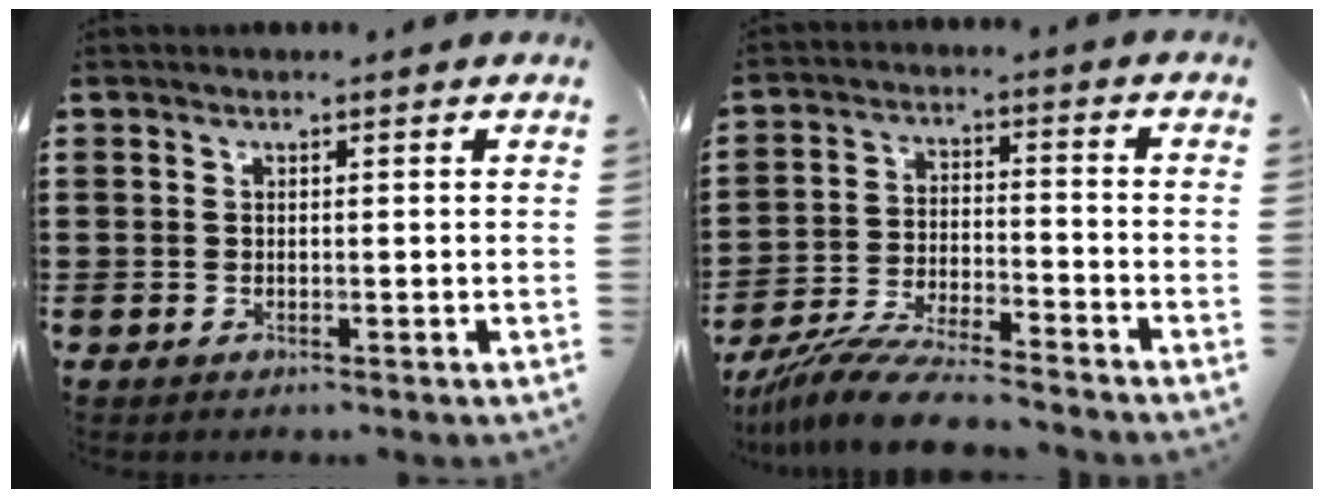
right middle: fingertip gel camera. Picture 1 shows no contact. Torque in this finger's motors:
{"motor_torque": [1.37, -0.76, 0.51, 0.15]}